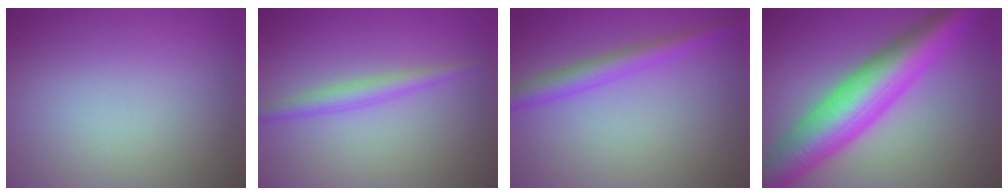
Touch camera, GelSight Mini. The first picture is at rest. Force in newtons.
{"total": 1.9, "press": 1.9, "slide": 0.1}
{"total": 2.8, "press": 2.8, "slide": 0.2}
{"total": 10.2, "press": 10.2, "slide": 0.1}